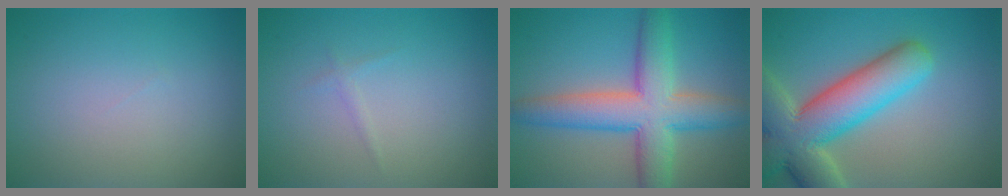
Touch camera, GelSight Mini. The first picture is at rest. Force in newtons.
{"total": 0.6, "press": 0.6, "slide": 0.1}
{"total": 8.4, "press": 8.4, "slide": 0.4}
{"total": 10.7, "press": 10.6, "slide": 1.1}